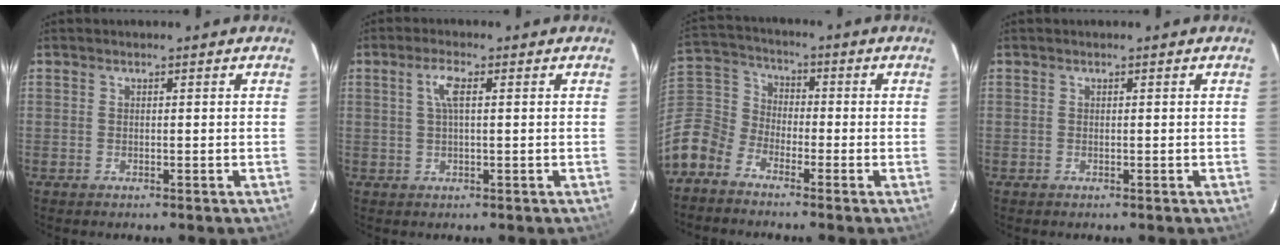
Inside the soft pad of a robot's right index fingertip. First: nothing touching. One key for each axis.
{"total": 3.3, "fx": 0.9, "fy": 0.7, "fz": 3.1, "tx": -0.064, "ty": 0.005, "tz": 0.017}
{"total": 11.8, "fx": -7.0, "fy": 8.4, "fz": 4.4, "tx": -0.125, "ty": 0.022, "tz": -0.159}
{"total": 0.0}